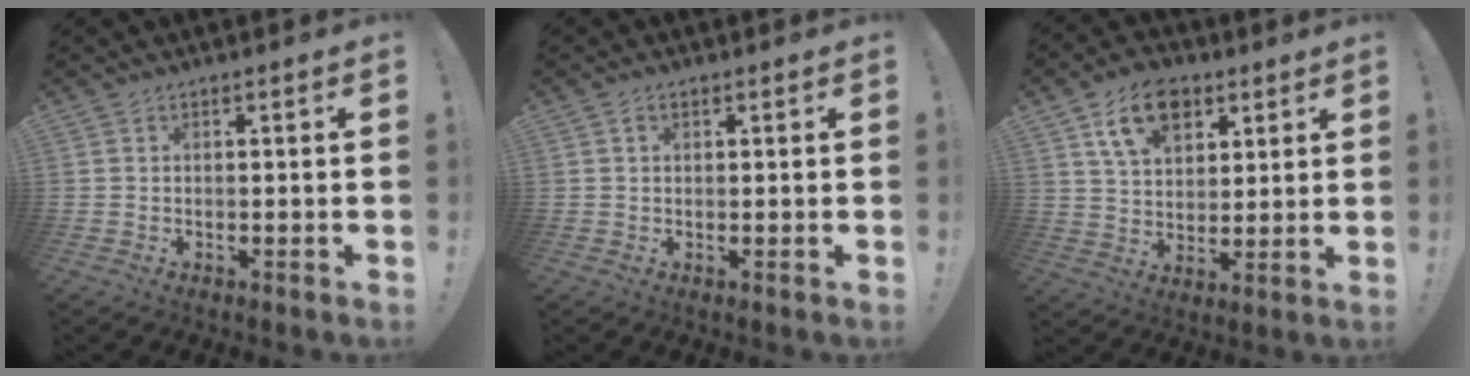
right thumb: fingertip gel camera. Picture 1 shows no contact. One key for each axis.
{"total": 1.3, "fx": 0.6, "fy": 0.9, "fz": 0.7, "tx": -0.010, "ty": 0.001, "tz": 0.011}
{"total": 13.5, "fx": 6.9, "fy": 9.1, "fz": 7.2, "tx": -0.102, "ty": -0.021, "tz": 0.128}